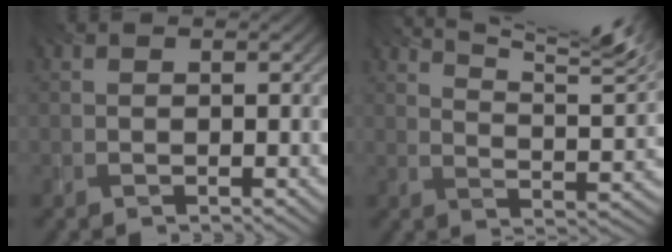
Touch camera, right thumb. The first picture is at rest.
{"total": 11.9, "force": [9.2, 2.0, 7.2], "torque": [-0.122, 0.004, 0.133]}